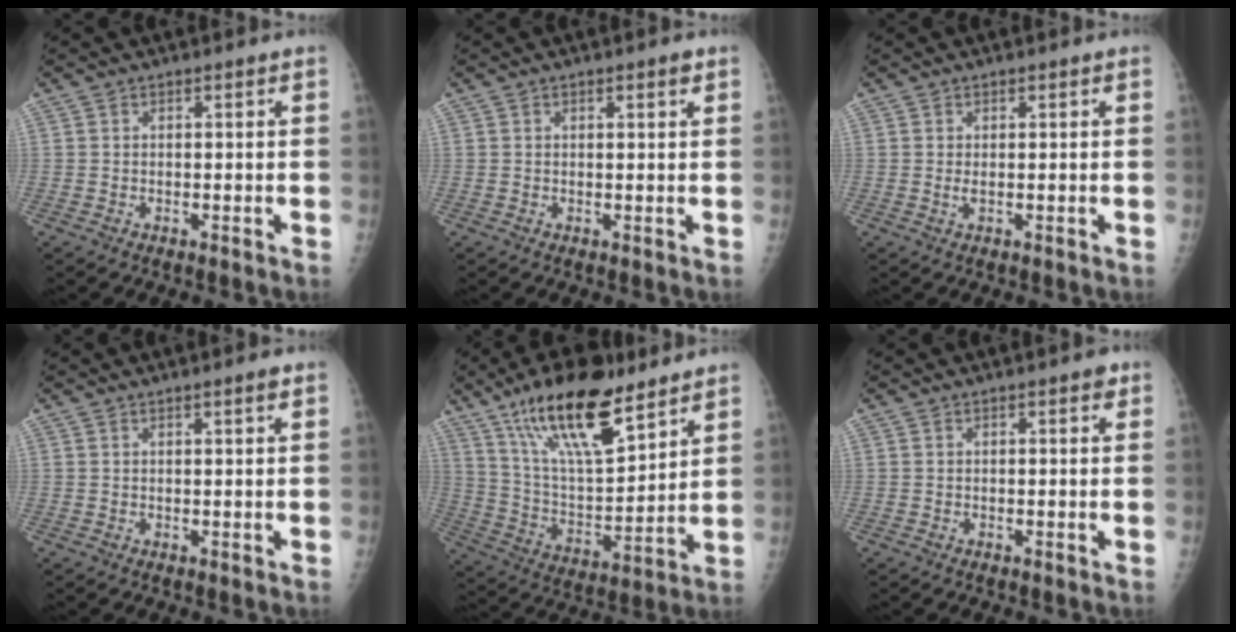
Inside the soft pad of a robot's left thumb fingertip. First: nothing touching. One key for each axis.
{"total": 1.5, "fx": 0.8, "fy": 0.5, "fz": 1.2, "tx": -0.013, "ty": -0.002, "tz": 0.011}
{"total": 1.1, "fx": 0.1, "fy": 0.4, "fz": 1.0, "tx": -0.023, "ty": 0.003, "tz": 0.005}
{"total": 1.3, "fx": 0.8, "fy": -0.1, "fz": 1.0, "tx": -0.014, "ty": -0.004, "tz": 0.012}
{"total": 20.8, "fx": 13.6, "fy": 7.1, "fz": 14.0, "tx": -0.219, "ty": -0.057, "tz": 0.250}
{"total": 1.2, "fx": 0.6, "fy": 0.5, "fz": 0.9, "tx": -0.005, "ty": 0.001, "tz": 0.005}